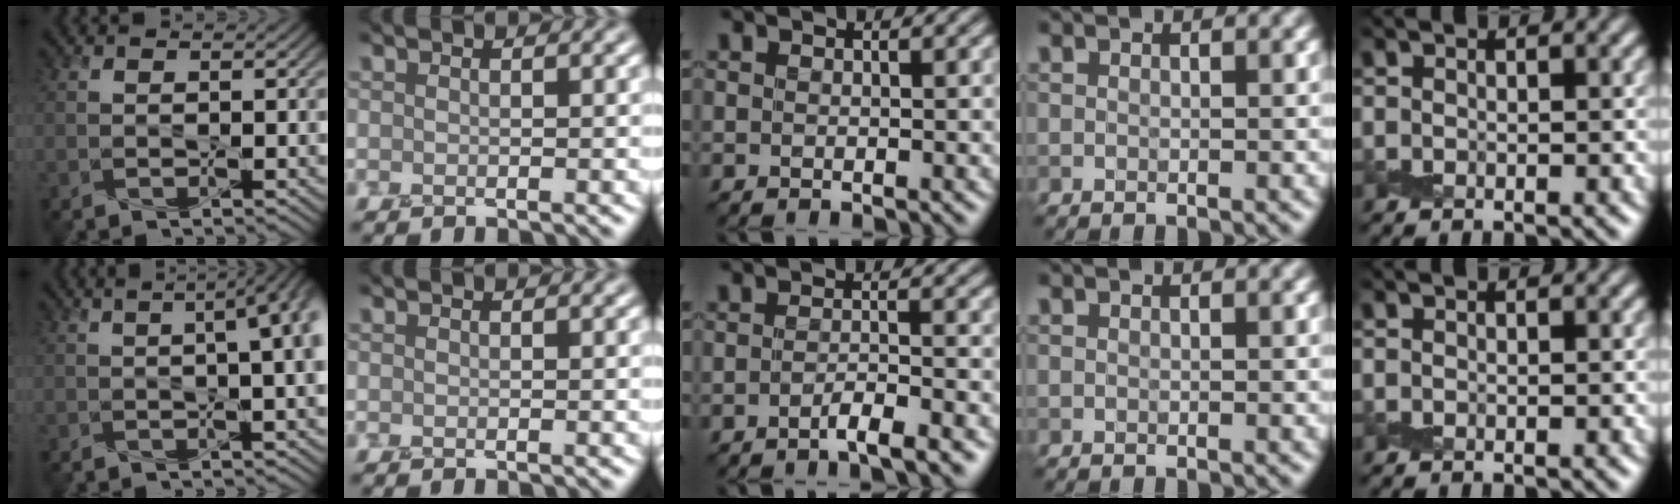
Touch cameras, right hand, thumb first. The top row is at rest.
{"thumb": {"total": 7.7, "force": [0.6, 2.3, 7.3], "torque": [-0.094, 0.015, -0.002]}, "middle": {"total": 2.6, "force": [-1.7, 0.4, 1.9], "torque": [-0.027, 0.006, -0.040]}}